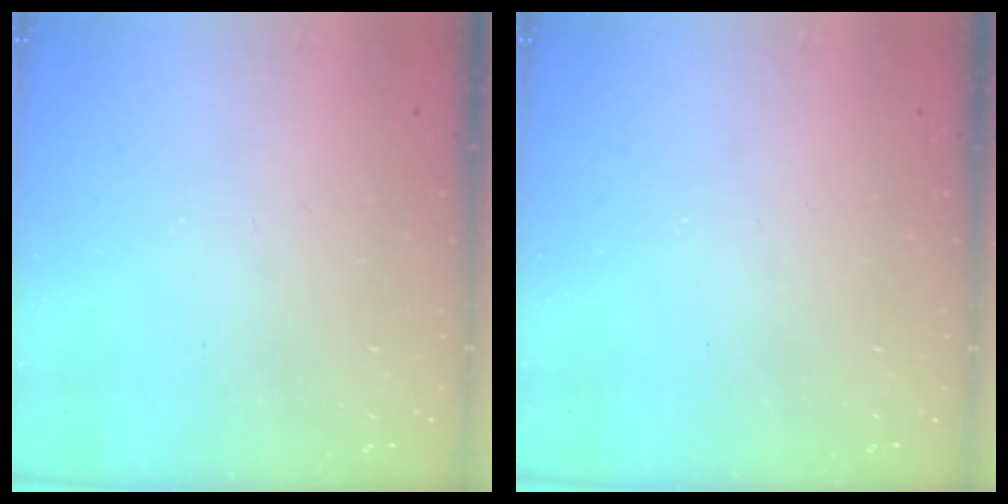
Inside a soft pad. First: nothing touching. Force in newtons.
{"total": 0.0}